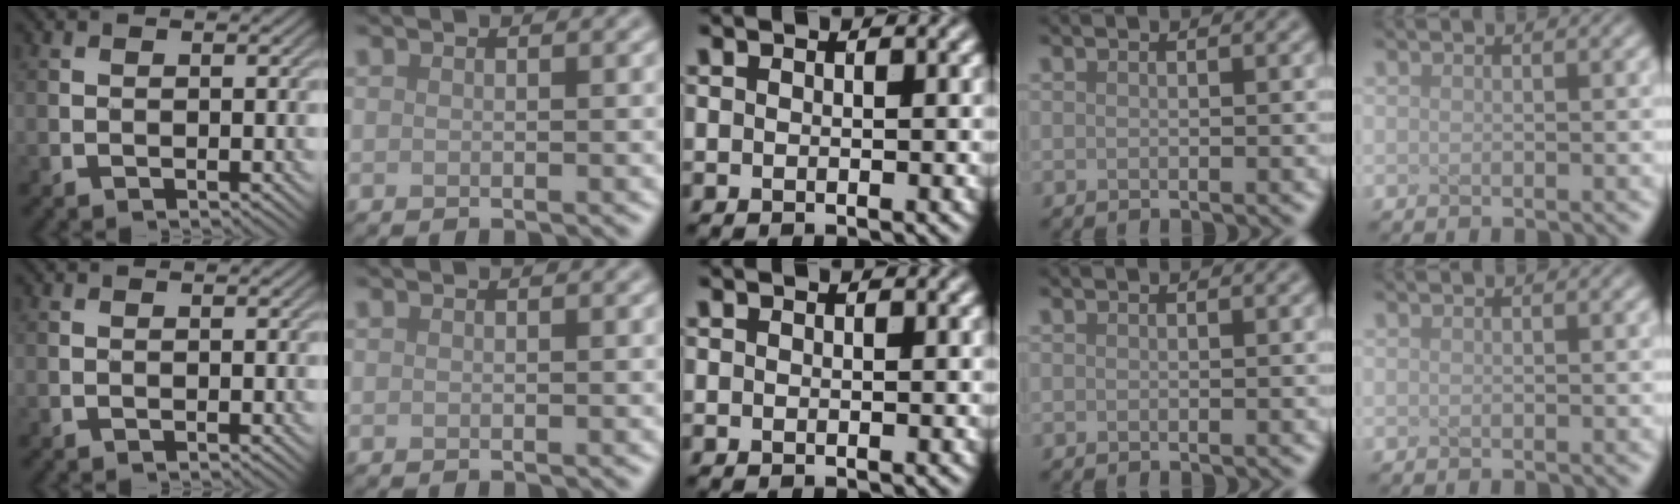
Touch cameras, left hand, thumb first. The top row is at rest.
{}